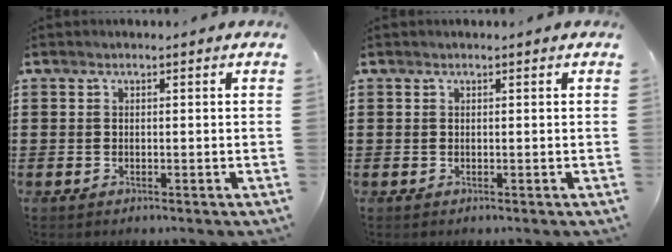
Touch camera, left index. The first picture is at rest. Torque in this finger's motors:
{"motor_torque": [-0.35, 0.09, -0.21, -0.07]}